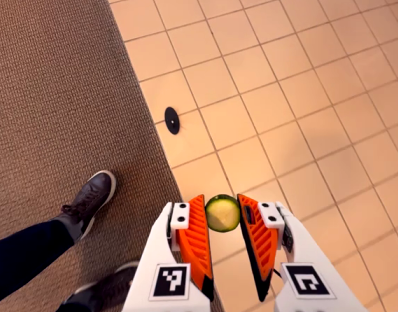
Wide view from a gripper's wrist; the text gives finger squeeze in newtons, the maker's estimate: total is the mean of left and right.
{"total": 6.7, "left": 6.5, "right": 6.9}